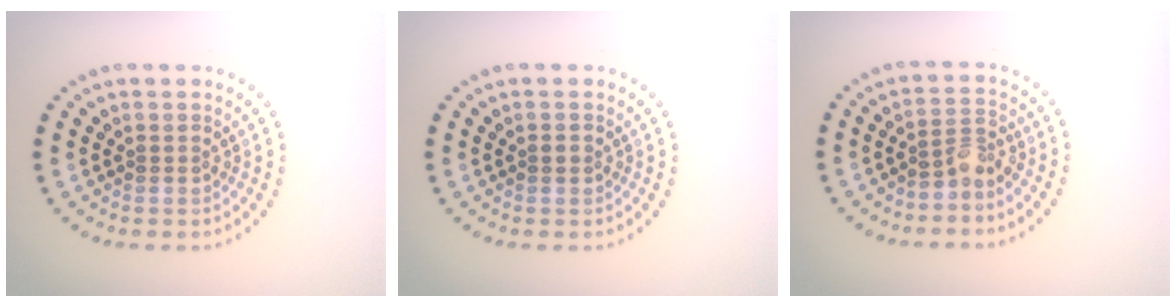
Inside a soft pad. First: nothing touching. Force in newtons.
{"total": 0.6, "press": 0.6, "slide": 0.1}
{"total": 2.1, "press": 1.5, "slide": 1.5}